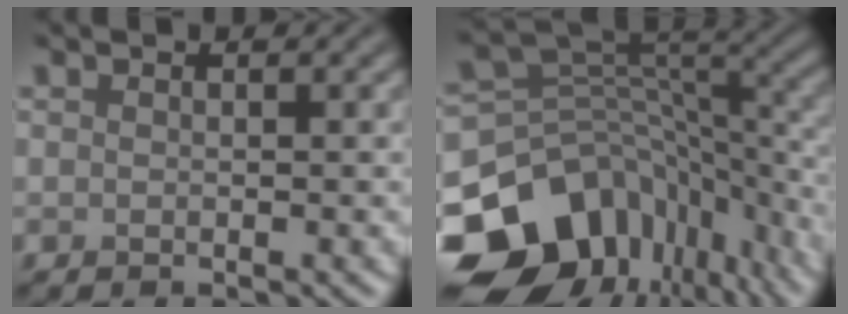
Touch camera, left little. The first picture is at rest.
{"total": 14.8, "force": [-8.6, 10.1, 6.7], "torque": [-0.161, 0.009, -0.131]}